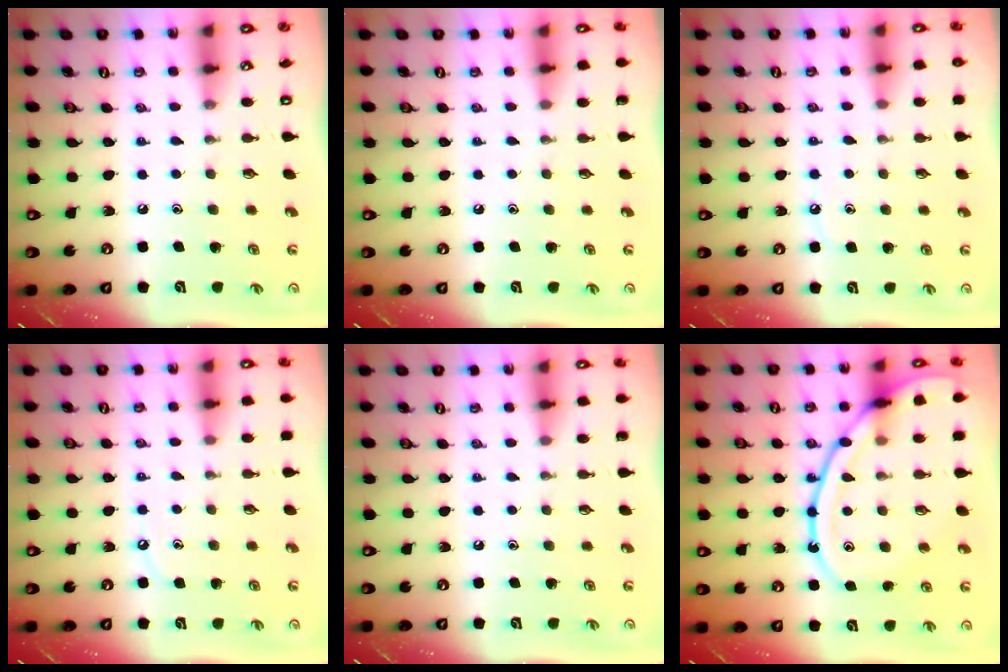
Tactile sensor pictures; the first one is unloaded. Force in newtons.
{"total": 0.0}
{"total": 7.5, "press": 7.5, "slide": 0.9}
{"total": 4.8, "press": 4.8, "slide": 0.6}
{"total": 0.0}
{"total": 17.9, "press": 17.8, "slide": 1.6}